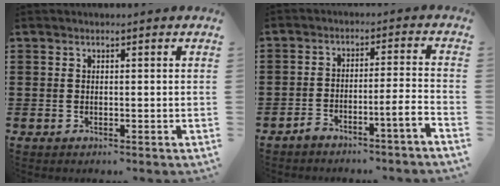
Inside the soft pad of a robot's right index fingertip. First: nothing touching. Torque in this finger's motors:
{"motor_torque": [0.70, 0.35, 0.18, 0.04]}